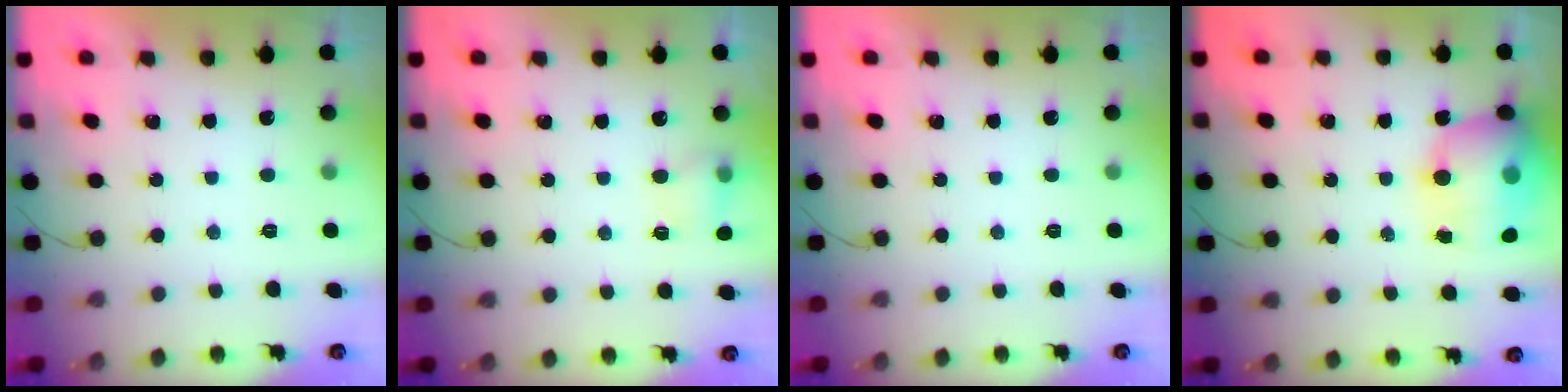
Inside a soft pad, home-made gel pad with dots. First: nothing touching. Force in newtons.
{"total": 6.3, "press": 6.1, "slide": 1.6}
{"total": 0.0}
{"total": 16.7, "press": 16.2, "slide": 3.9}